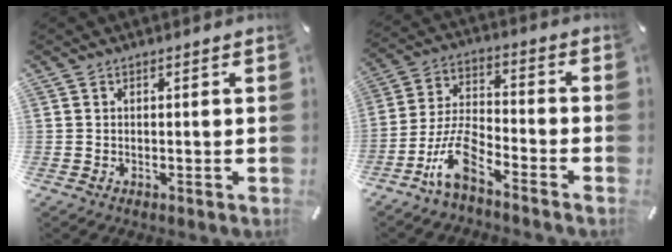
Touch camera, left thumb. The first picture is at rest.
{"total": 11.4, "force": [-7.9, 4.0, 7.2], "torque": [-0.173, 0.020, -0.155]}